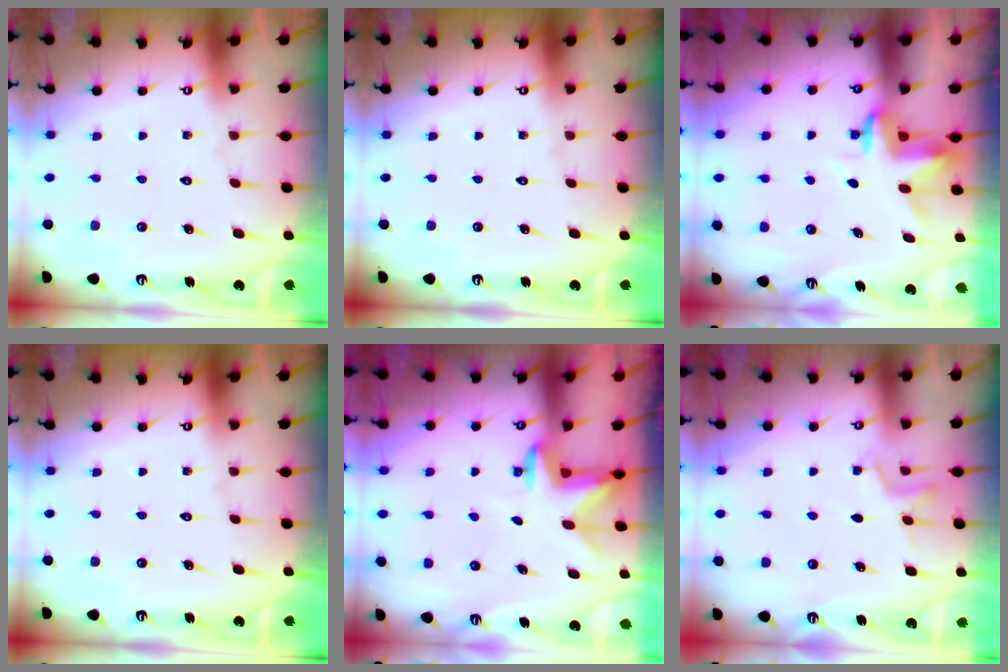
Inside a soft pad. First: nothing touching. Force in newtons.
{"total": 0.0}
{"total": 3.5, "press": 3.5, "slide": 0.2}
{"total": 0.0}
{"total": 3.2, "press": 3.1, "slide": 0.7}
{"total": 4.4, "press": 4.1, "slide": 1.6}